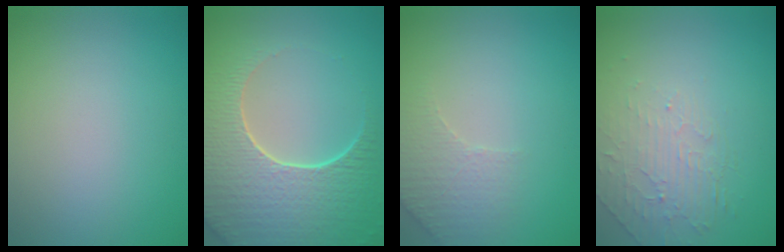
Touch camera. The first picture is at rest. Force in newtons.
{"total": 8.7, "press": 6.4, "slide": 5.9}
{"total": 2.8, "press": 2.7, "slide": 0.8}
{"total": 2.1, "press": 1.2, "slide": 1.7}